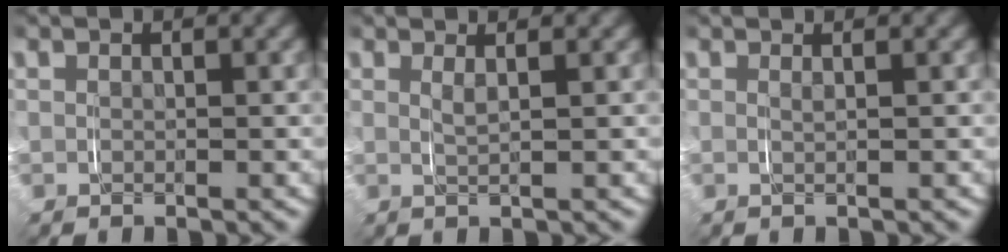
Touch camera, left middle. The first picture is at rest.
{"total": 1.0, "force": [0.4, -0.7, 0.7], "torque": [-0.017, -0.006, 0.007]}
{"total": 0.8, "force": [0.2, -0.8, 0.0], "torque": [0.000, -0.002, 0.002]}